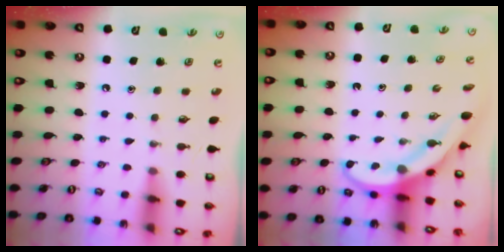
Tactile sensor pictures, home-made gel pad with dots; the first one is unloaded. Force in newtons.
{"total": 4.0, "press": 4.0, "slide": 0.3}